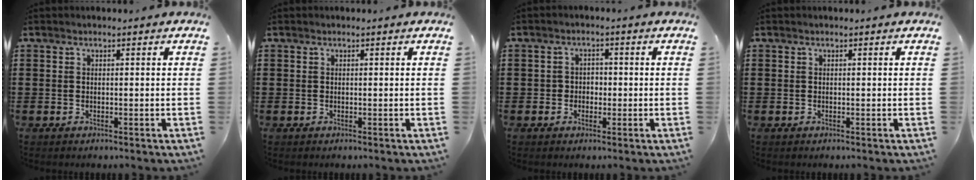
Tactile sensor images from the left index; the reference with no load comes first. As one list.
[{"total": 0.0}, {"total": 1.9, "force": [-0.6, 1.7, 0.5], "torque": [-0.017, 0.006, -0.017]}, {"total": 0.0}]